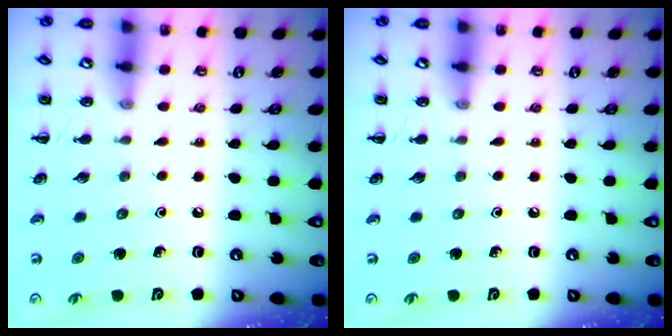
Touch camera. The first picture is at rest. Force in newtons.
{"total": 0.0}